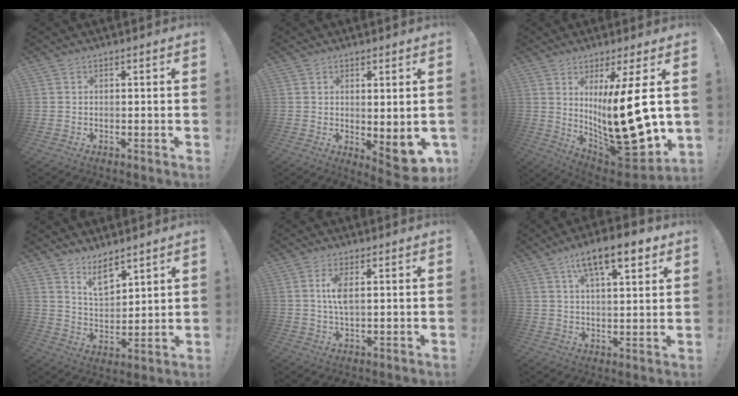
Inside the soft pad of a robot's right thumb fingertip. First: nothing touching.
{"total": 6.3, "force": [0.1, 1.3, 6.2], "torque": [-0.068, -0.023, 0.002]}
{"total": 21.8, "force": [3.3, 5.4, 20.9], "torque": [-0.344, -0.058, 0.053]}
{"total": 8.6, "force": [7.0, 3.8, 3.2], "torque": [-0.063, -0.048, 0.135]}
{"total": 5.0, "force": [1.1, 1.7, 4.6], "torque": [-0.089, -0.003, 0.014]}
{"total": 12.8, "force": [7.2, 4.0, 9.8], "torque": [-0.152, -0.027, 0.117]}